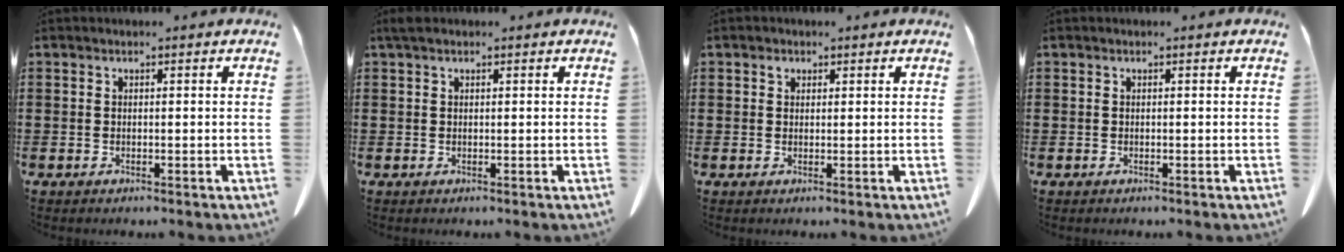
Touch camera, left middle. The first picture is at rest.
{"total": 1.1, "force": [0.5, 0.4, 0.9], "torque": [-0.020, 0.001, 0.009]}
{"total": 0.8, "force": [0.5, 0.6, 0.3], "torque": [-0.008, 0.001, 0.011]}
{"total": 0.0}